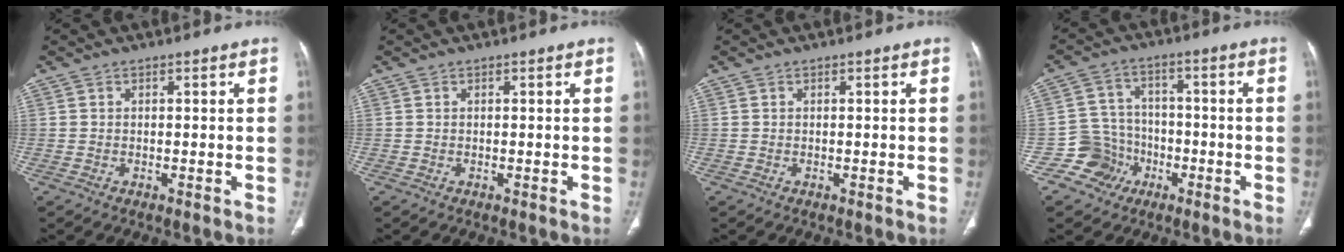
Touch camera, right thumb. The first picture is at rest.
{"total": 0.0}
{"total": 0.0}
{"total": 7.9, "force": [-3.8, 6.9, 0.6], "torque": [0.028, 0.036, -0.068]}